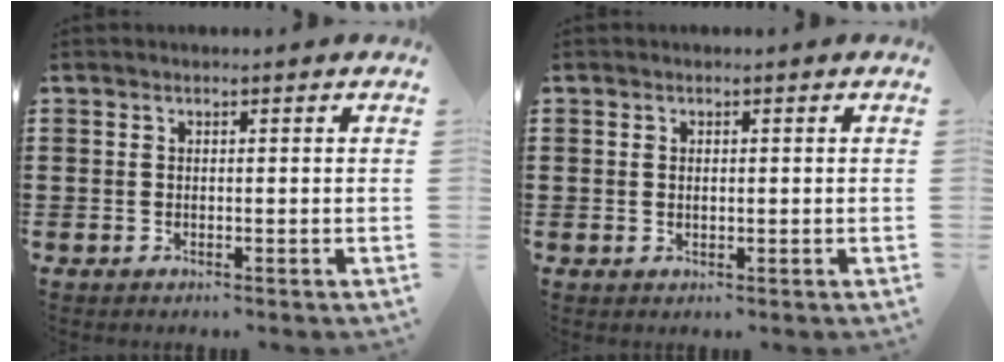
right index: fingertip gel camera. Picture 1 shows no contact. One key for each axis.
{"total": 0.6, "fx": 0.2, "fy": 0.2, "fz": 0.6, "tx": -0.013, "ty": 0.000, "tz": 0.003}